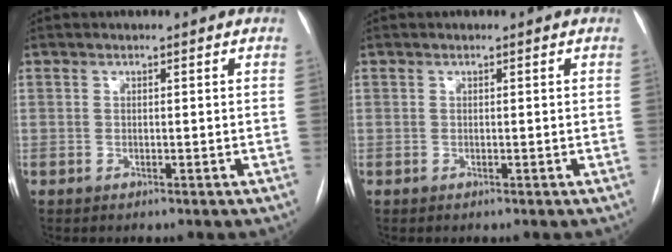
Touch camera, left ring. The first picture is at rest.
{"total": 0.0}